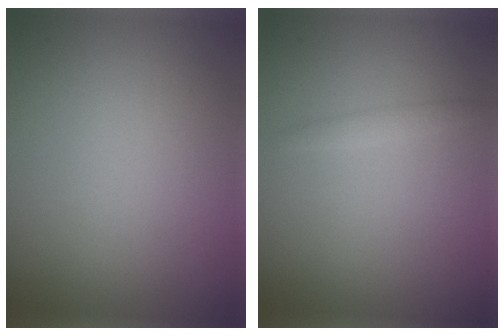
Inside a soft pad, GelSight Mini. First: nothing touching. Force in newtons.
{"total": 1.0, "press": 1.0, "slide": 0.1}